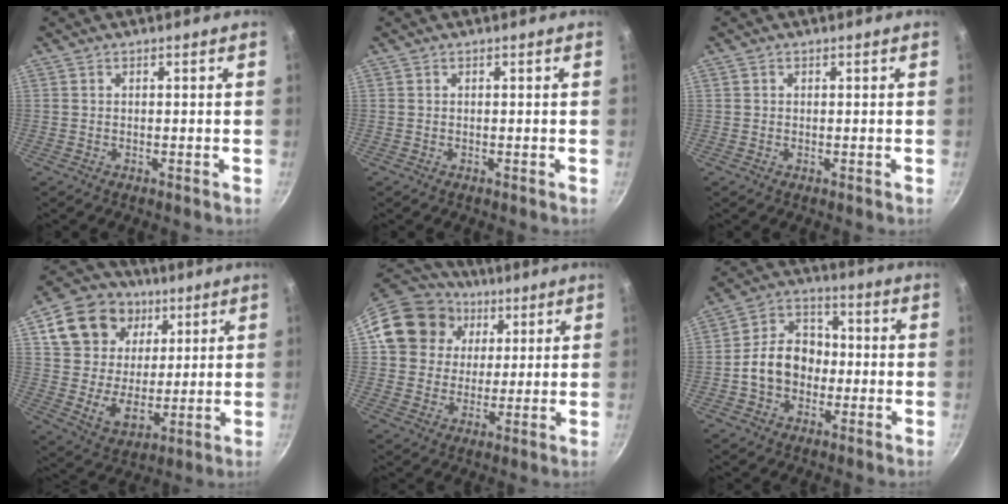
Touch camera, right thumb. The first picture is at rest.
{"total": 0.0}
{"total": 0.5, "force": [0.2, 0.5, 0.1], "torque": [0.000, 0.002, 0.001]}
{"total": 18.7, "force": [6.9, 14.9, 8.9], "torque": [-0.129, -0.009, 0.126]}
{"total": 16.3, "force": [5.5, 14.1, 6.0], "torque": [-0.092, 0.014, 0.092]}
{"total": 11.5, "force": [-1.6, 9.1, 6.9], "torque": [-0.076, 0.035, -0.040]}